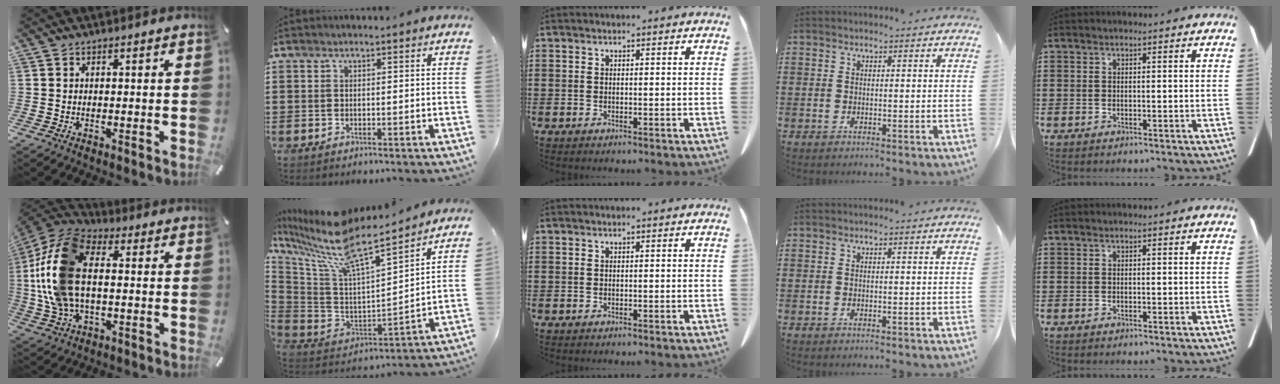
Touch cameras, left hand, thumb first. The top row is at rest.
{"thumb": {"total": 17.3, "force": [0.3, 10.8, 13.5], "torque": [-0.303, 0.005, 0.005]}, "index": {"total": 10.0, "force": [8.0, 0.9, 5.9], "torque": [-0.164, -0.066, 0.126]}}